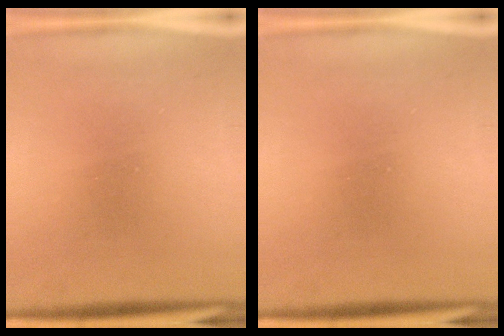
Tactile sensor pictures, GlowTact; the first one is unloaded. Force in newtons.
{"total": 0.0}